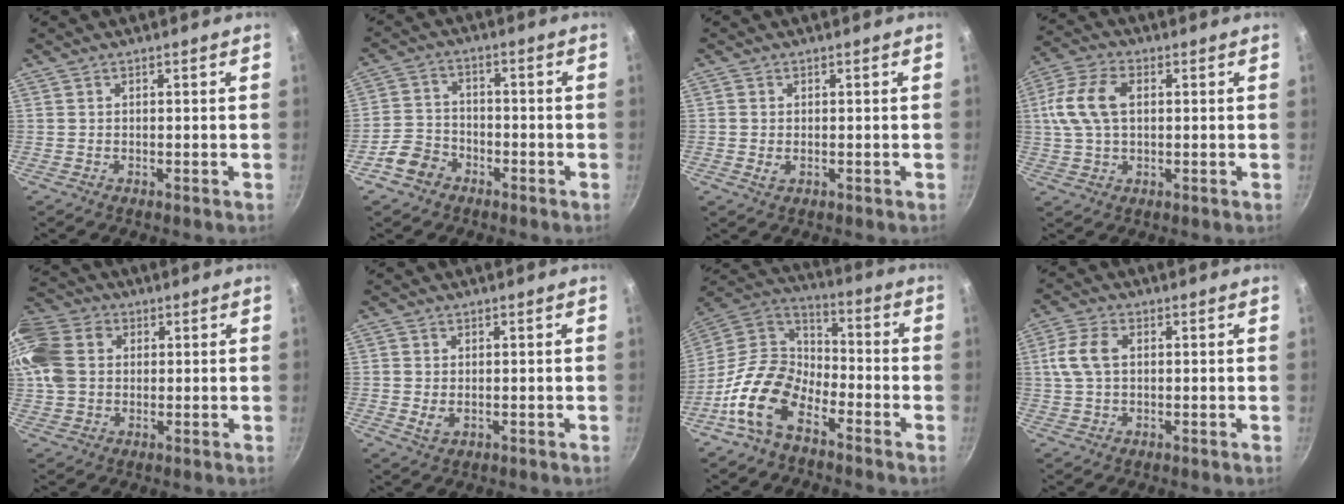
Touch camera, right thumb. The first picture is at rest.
{"total": 6.3, "force": [-3.6, 4.6, 2.1], "torque": [-0.028, 0.035, -0.073]}
{"total": 1.8, "force": [-0.2, 1.3, 1.3], "torque": [-0.024, -0.002, -0.004]}
{"total": 10.6, "force": [1.6, 6.6, 8.1], "torque": [-0.160, 0.017, 0.023]}
{"total": 18.4, "force": [3.8, 14.5, 10.7], "torque": [-0.249, 0.031, 0.059]}
{"total": 2.8, "force": [-0.2, 2.0, 1.9], "torque": [-0.037, -0.004, 0.000]}
{"total": 14.7, "force": [-8.3, 8.5, 8.6], "torque": [-0.136, 0.069, -0.186]}
{"total": 6.5, "force": [0.9, 4.1, 4.9], "torque": [-0.101, 0.013, 0.014]}